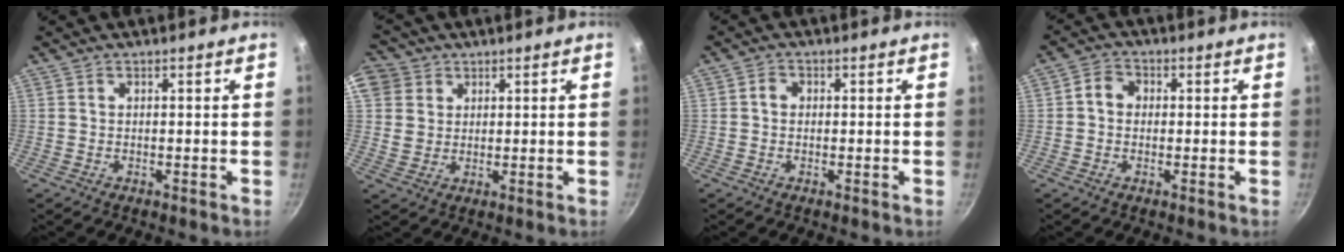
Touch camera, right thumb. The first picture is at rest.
{"total": 8.6, "force": [3.3, 7.6, 2.6], "torque": [-0.027, 0.003, 0.057]}
{"total": 1.9, "force": [0.1, 1.6, 1.0], "torque": [-0.014, 0.007, -0.002]}
{"total": 3.8, "force": [0.2, 3.2, 2.0], "torque": [-0.024, 0.010, -0.010]}